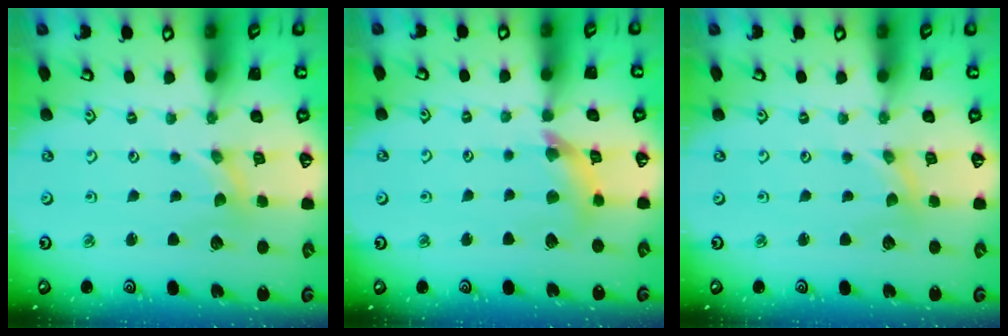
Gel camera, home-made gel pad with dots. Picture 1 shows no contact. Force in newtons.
{"total": 10.0, "press": 9.9, "slide": 1.4}
{"total": 0.0}